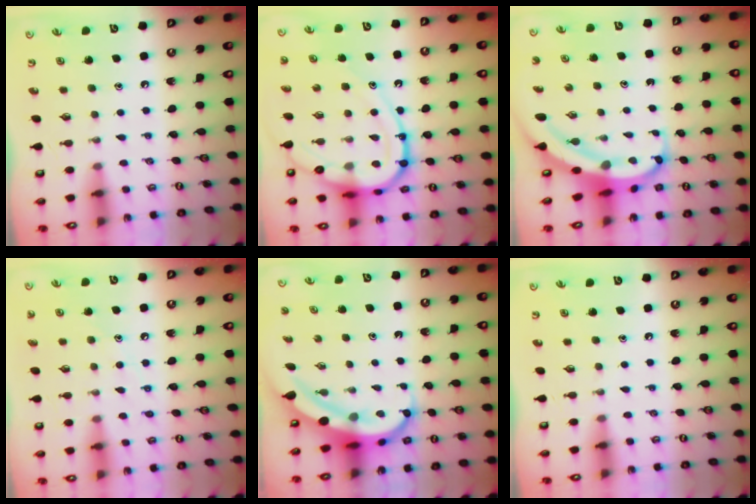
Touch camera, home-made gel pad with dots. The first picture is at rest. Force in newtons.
{"total": 18.4, "press": 18.3, "slide": 1.8}
{"total": 8.9, "press": 8.8, "slide": 0.9}
{"total": 8.2, "press": 8.2, "slide": 0.7}
{"total": 9.2, "press": 9.1, "slide": 0.9}
{"total": 0.0}